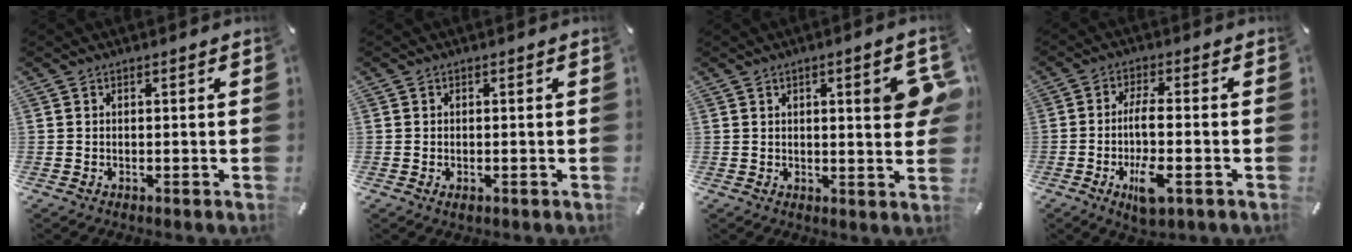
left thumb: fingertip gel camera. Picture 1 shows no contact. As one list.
[{"total": 1.0, "force": [-0.4, 0.5, 0.8], "torque": [-0.014, -0.001, -0.007]}, {"total": 7.8, "force": [2.3, 1.5, 7.3], "torque": [-0.107, -0.009, 0.030]}, {"total": 9.5, "force": [-2.3, 2.7, 8.8], "torque": [-0.171, -0.002, -0.041]}]